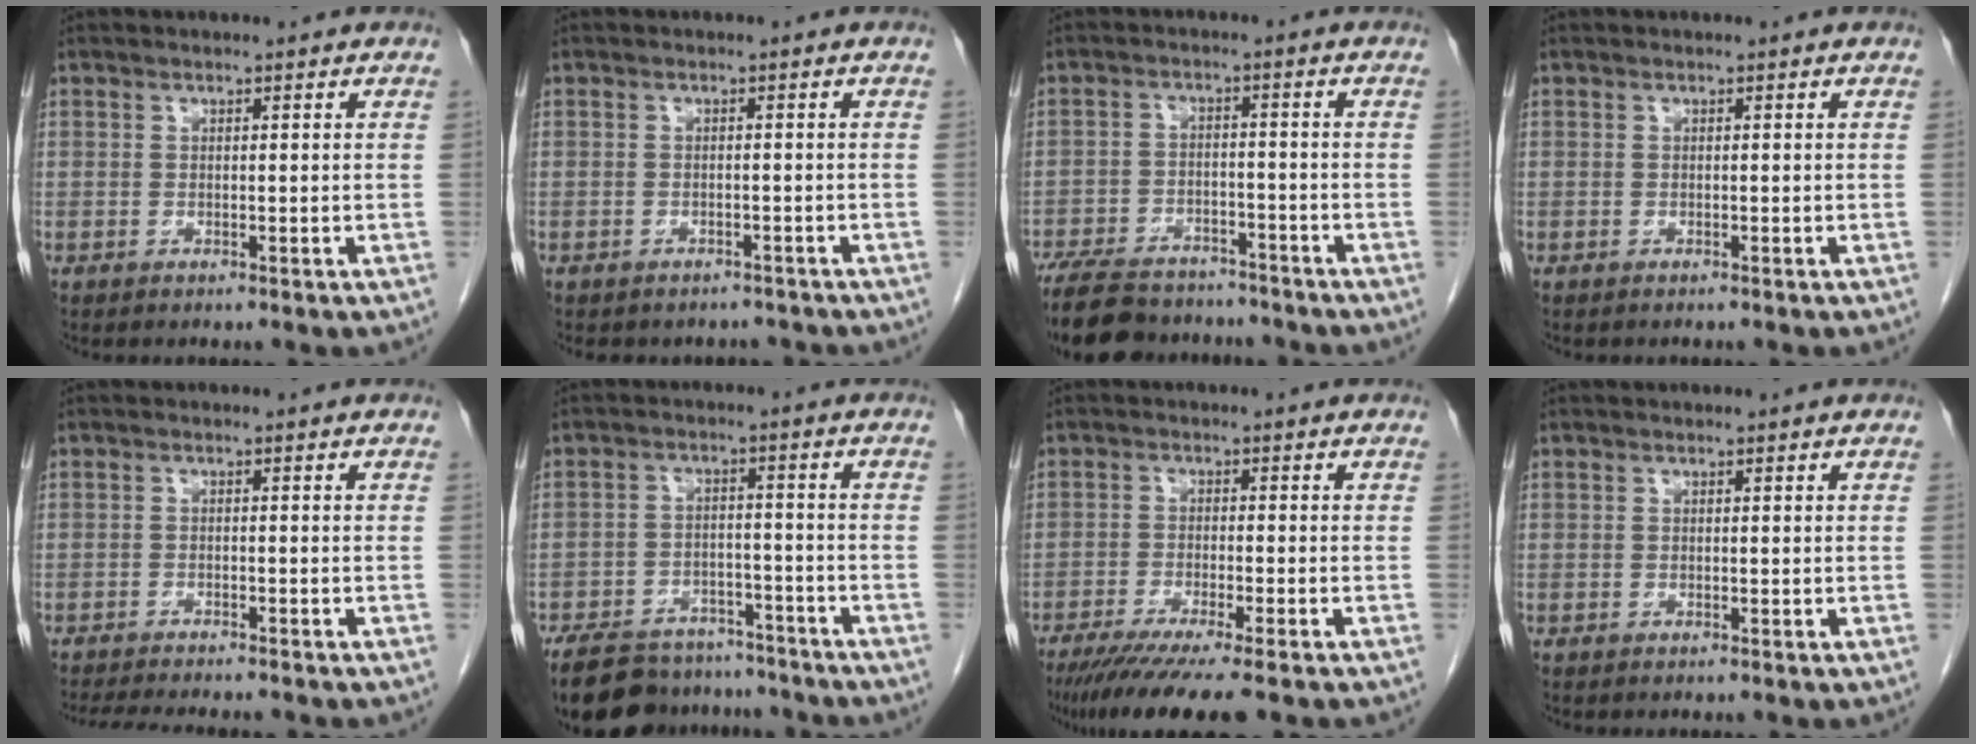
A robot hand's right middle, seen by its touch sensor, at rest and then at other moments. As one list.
[{"total": 4.2, "force": [-3.7, 1.9, 0.3], "torque": [-0.003, 0.008, -0.044]}, {"total": 15.7, "force": [-13.4, 5.6, 6.0], "torque": [-0.137, -0.006, -0.196]}, {"total": 0.0}, {"total": 10.7, "force": [-9.6, 1.6, 4.4], "torque": [-0.062, -0.015, -0.130]}, {"total": 15.7, "force": [-13.6, 6.2, 4.8], "torque": [-0.096, 0.006, -0.192]}, {"total": 10.7, "force": [-8.4, -0.1, 6.5], "torque": [-0.086, -0.027, -0.131]}, {"total": 0.0}]